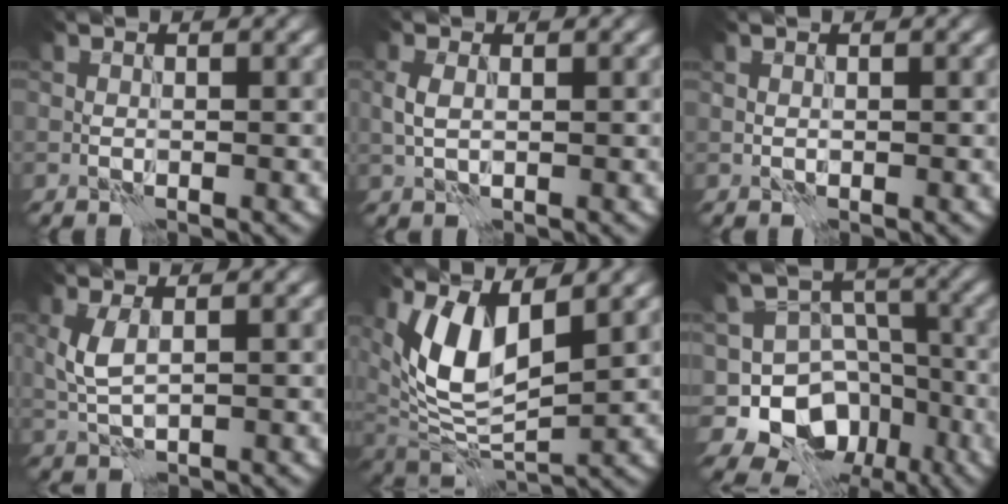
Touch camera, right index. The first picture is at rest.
{"total": 1.5, "force": [0.3, 0.7, 1.3], "torque": [-0.031, 0.003, 0.005]}
{"total": 0.0}
{"total": 2.8, "force": [0.7, 1.2, 2.5], "torque": [-0.061, 0.003, 0.015]}
{"total": 7.8, "force": [2.7, 3.8, 6.3], "torque": [-0.131, -0.013, 0.049]}
{"total": 11.1, "force": [-5.1, 9.0, 4.0], "torque": [-0.052, -0.004, -0.102]}